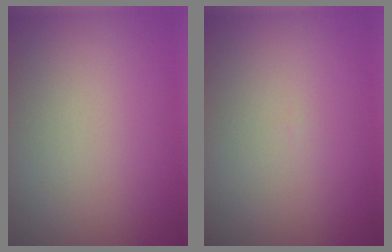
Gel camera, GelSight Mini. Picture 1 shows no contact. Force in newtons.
{"total": 0.0}